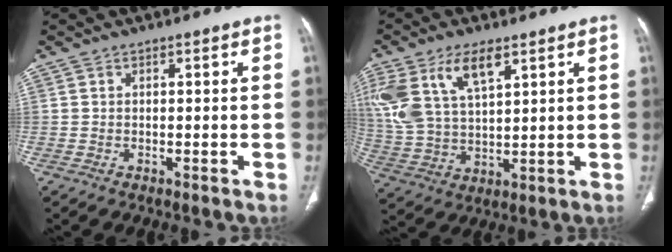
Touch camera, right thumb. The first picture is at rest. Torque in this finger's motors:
{"motor_torque": [0.21, 0.39, 1.24, 0.56, 0.43]}